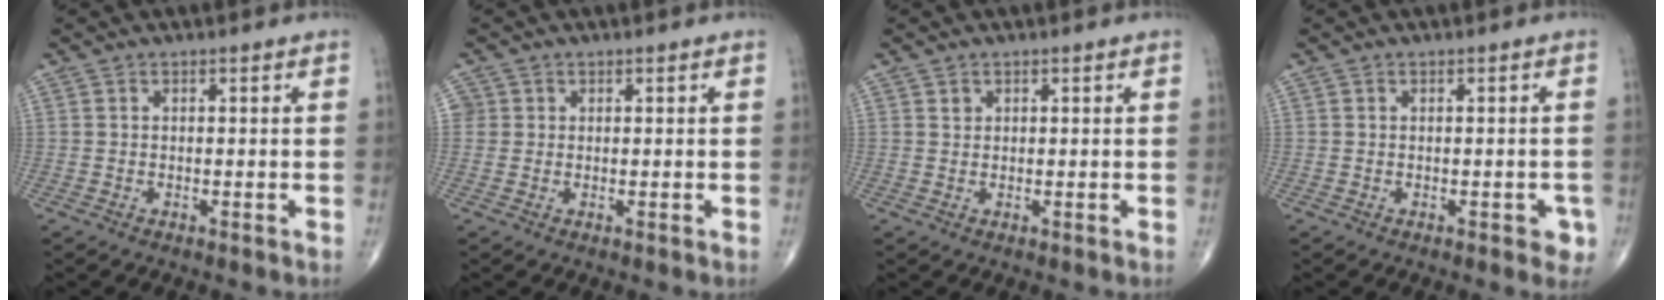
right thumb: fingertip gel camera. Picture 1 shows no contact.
{"total": 1.8, "force": [0.3, 1.8, 0.2], "torque": [0.011, 0.003, 0.002]}
{"total": 0.9, "force": [0.5, 0.7, 0.2], "torque": [0.004, -0.003, 0.008]}
{"total": 2.6, "force": [-1.0, 1.5, 1.8], "torque": [-0.004, 0.004, -0.011]}